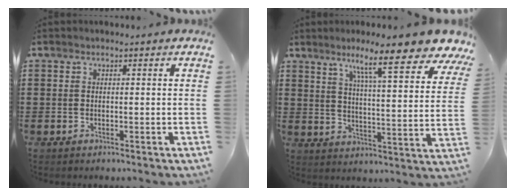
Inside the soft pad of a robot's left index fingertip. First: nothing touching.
{"total": 11.5, "force": [8.5, 0.6, 7.7], "torque": [-0.141, -0.045, 0.135]}